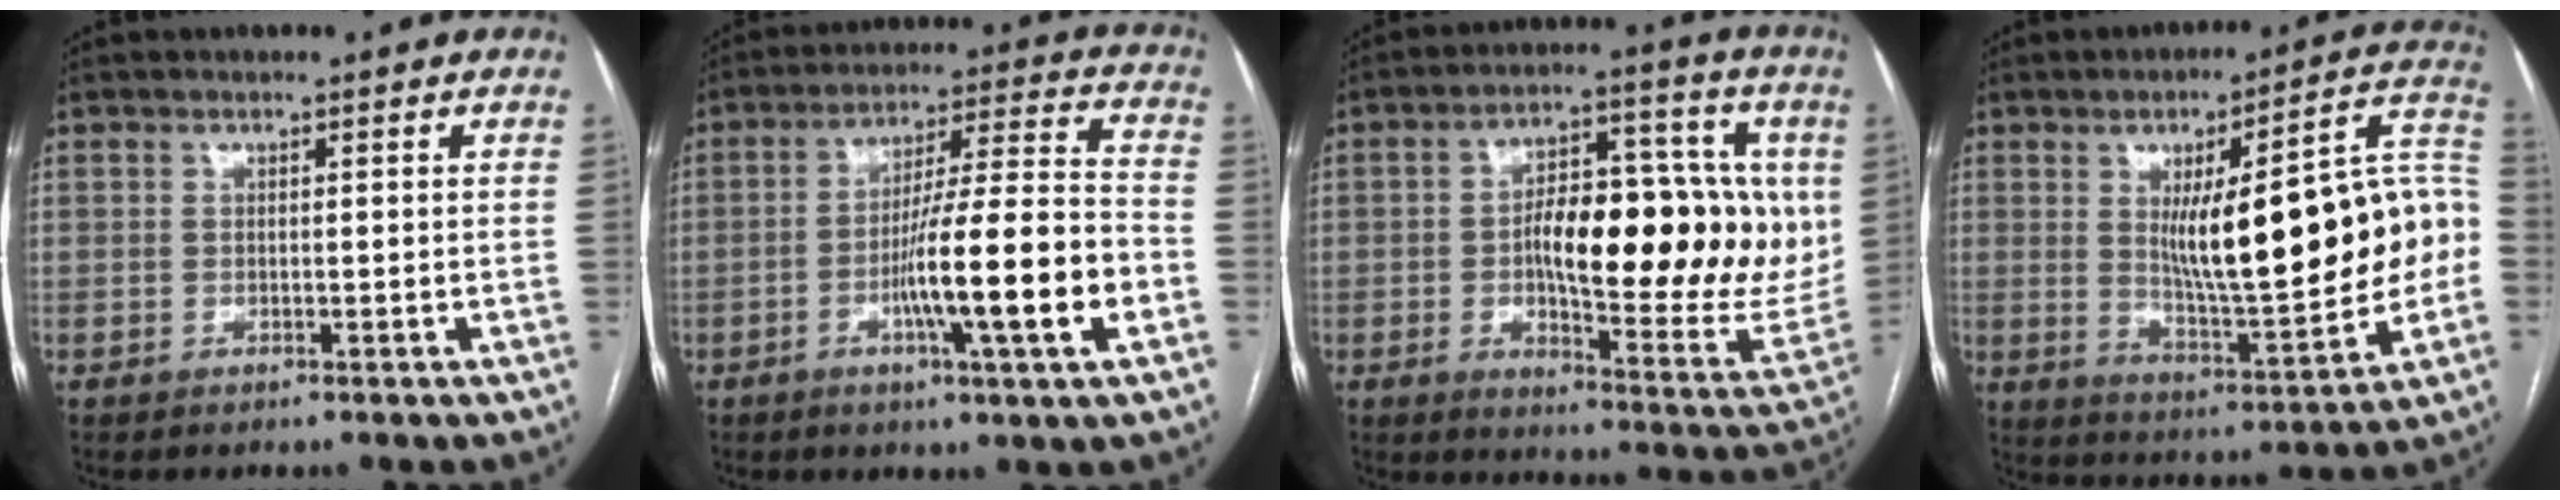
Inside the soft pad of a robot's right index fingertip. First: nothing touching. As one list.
[{"total": 15.5, "force": [-4.6, 0.0, 14.8], "torque": [-0.245, 0.002, -0.073]}, {"total": 22.4, "force": [1.4, 7.8, 20.9], "torque": [-0.287, 0.019, 0.025]}, {"total": 22.9, "force": [0.4, 4.1, 22.6], "torque": [-0.291, 0.029, 0.017]}]